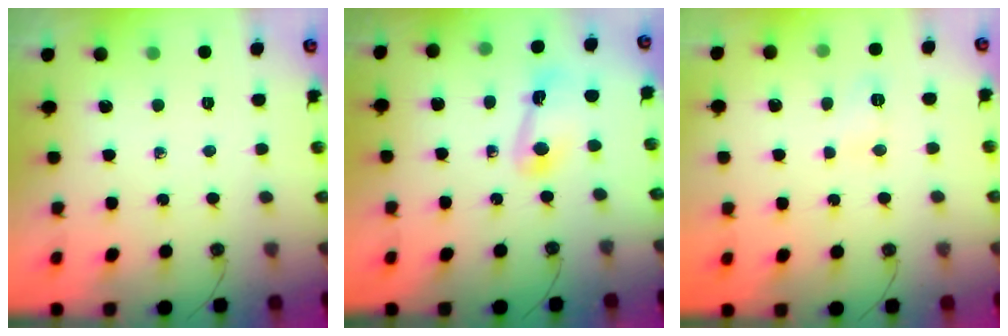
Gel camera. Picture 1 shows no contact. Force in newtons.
{"total": 9.5, "press": 6.0, "slide": 7.4}
{"total": 4.7, "press": 4.7, "slide": 0.5}